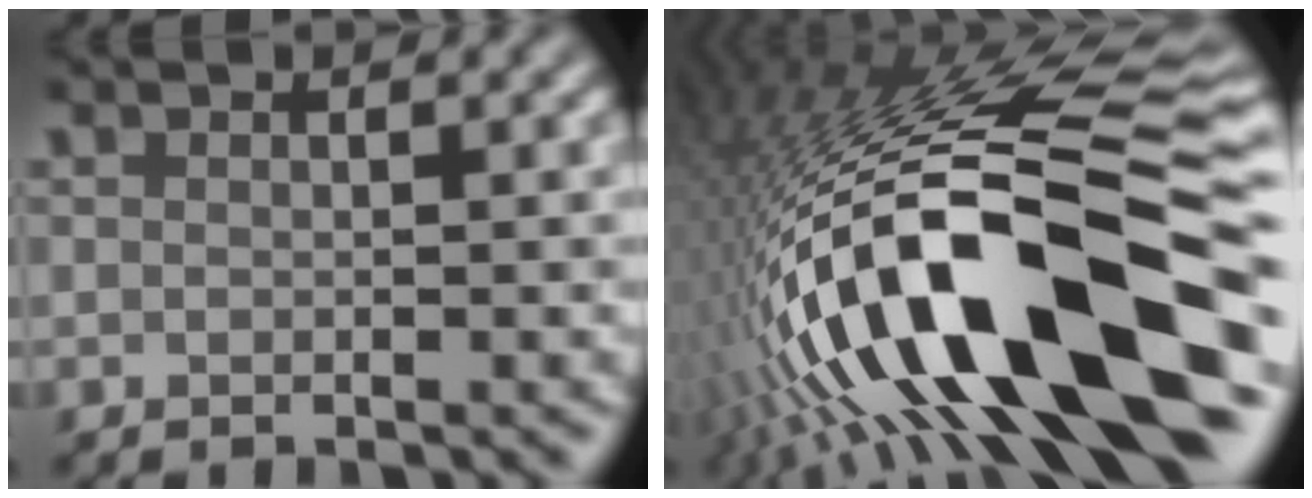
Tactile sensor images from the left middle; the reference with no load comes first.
{"total": 18.1, "force": [-5.7, 5.5, 16.3], "torque": [-0.284, 0.040, -0.101]}